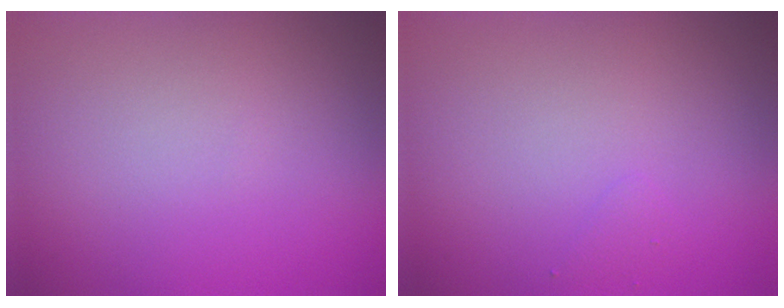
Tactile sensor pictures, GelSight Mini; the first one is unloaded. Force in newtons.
{"total": 0.6, "press": 0.6, "slide": 0.0}